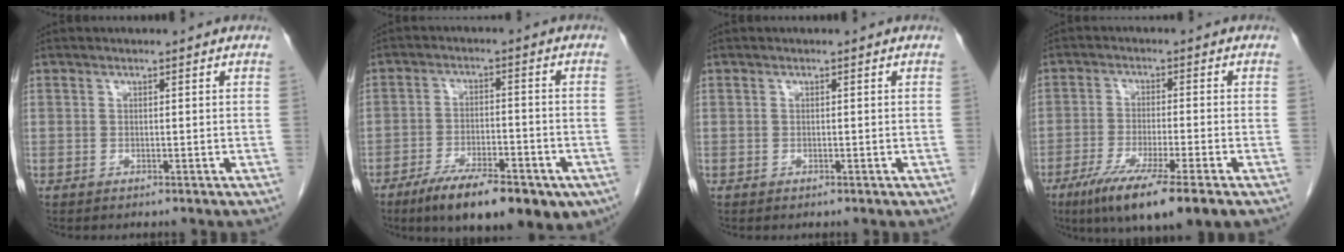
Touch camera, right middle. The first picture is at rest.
{"total": 15.7, "force": [-10.1, 5.0, 10.9], "torque": [-0.133, -0.009, -0.153]}
{"total": 0.0}
{"total": 11.7, "force": [-7.3, 0.5, 9.2], "torque": [-0.155, -0.030, -0.117]}